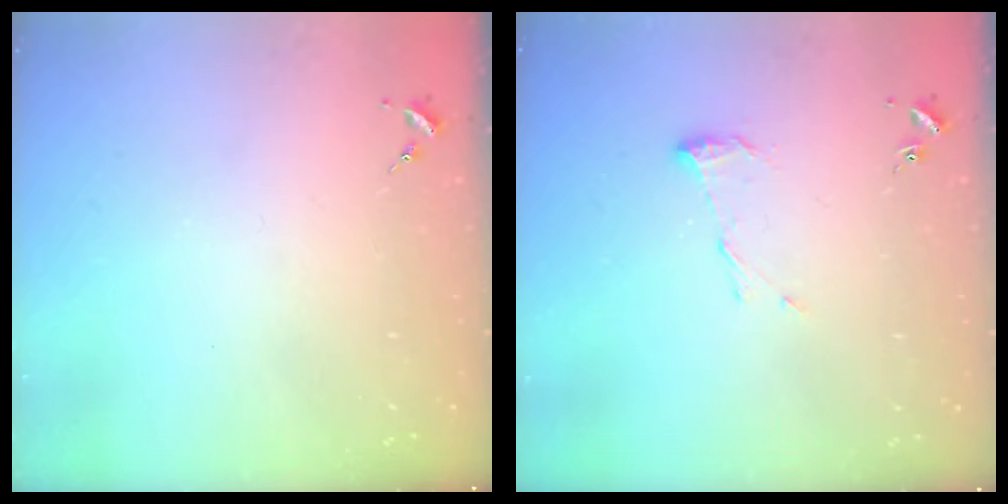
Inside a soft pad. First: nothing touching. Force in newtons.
{"total": 7.8, "press": 7.8, "slide": 0.2}